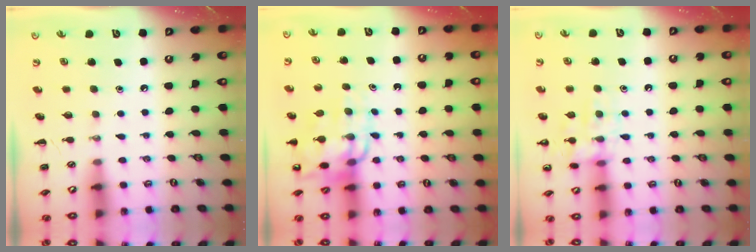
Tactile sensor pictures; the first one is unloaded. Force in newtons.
{"total": 12.5, "press": 12.2, "slide": 2.5}
{"total": 12.2, "press": 12.2, "slide": 0.7}